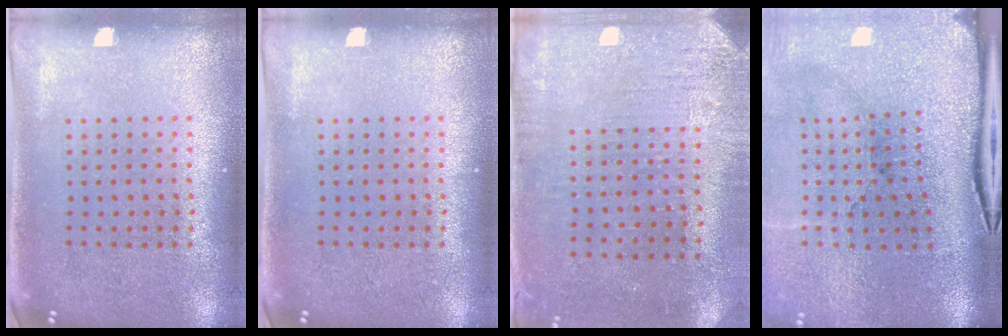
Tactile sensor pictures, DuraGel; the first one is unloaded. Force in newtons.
{"total": 0.0}
{"total": 3.1, "press": 2.6, "slide": 1.7}
{"total": 5.1, "press": 4.0, "slide": 3.1}